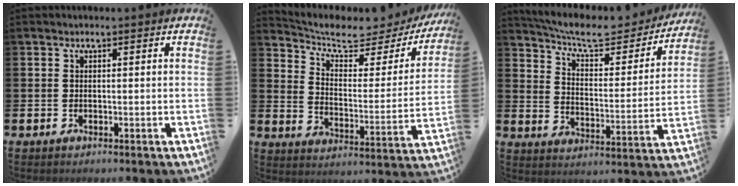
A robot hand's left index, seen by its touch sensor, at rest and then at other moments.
{"total": 6.4, "force": [5.5, 2.1, 2.4], "torque": [-0.076, -0.044, 0.087]}
{"total": 8.6, "force": [7.6, 2.2, 3.4], "torque": [-0.086, -0.052, 0.127]}